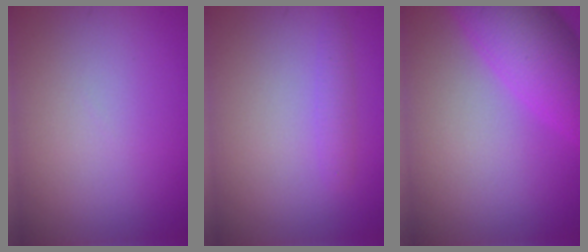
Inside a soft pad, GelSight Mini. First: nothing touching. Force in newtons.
{"total": 1.3, "press": 1.3, "slide": 0.0}
{"total": 7.7, "press": 7.7, "slide": 0.3}